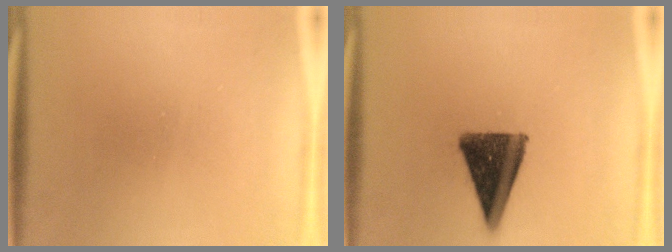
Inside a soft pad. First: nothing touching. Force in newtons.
{"total": 12.2}